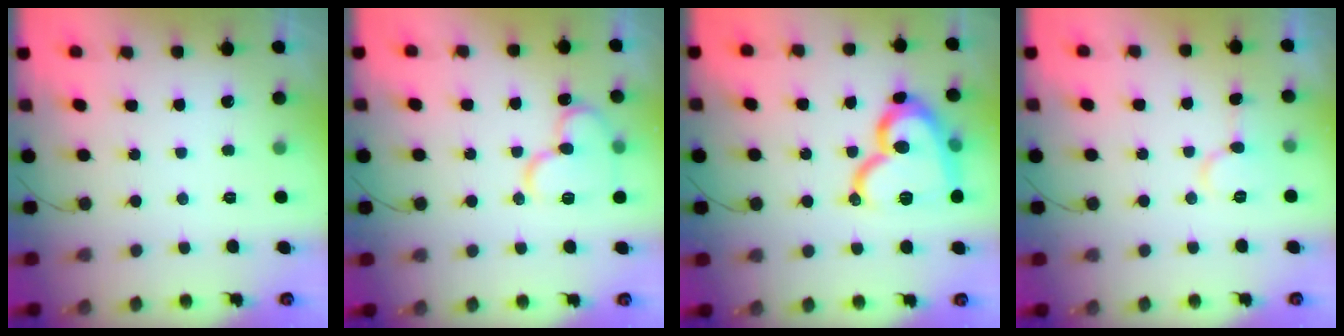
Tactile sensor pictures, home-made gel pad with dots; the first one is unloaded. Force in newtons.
{"total": 13.6, "press": 13.5, "slide": 2.0}
{"total": 20.0, "press": 19.9, "slide": 1.1}
{"total": 7.5, "press": 7.5, "slide": 0.3}